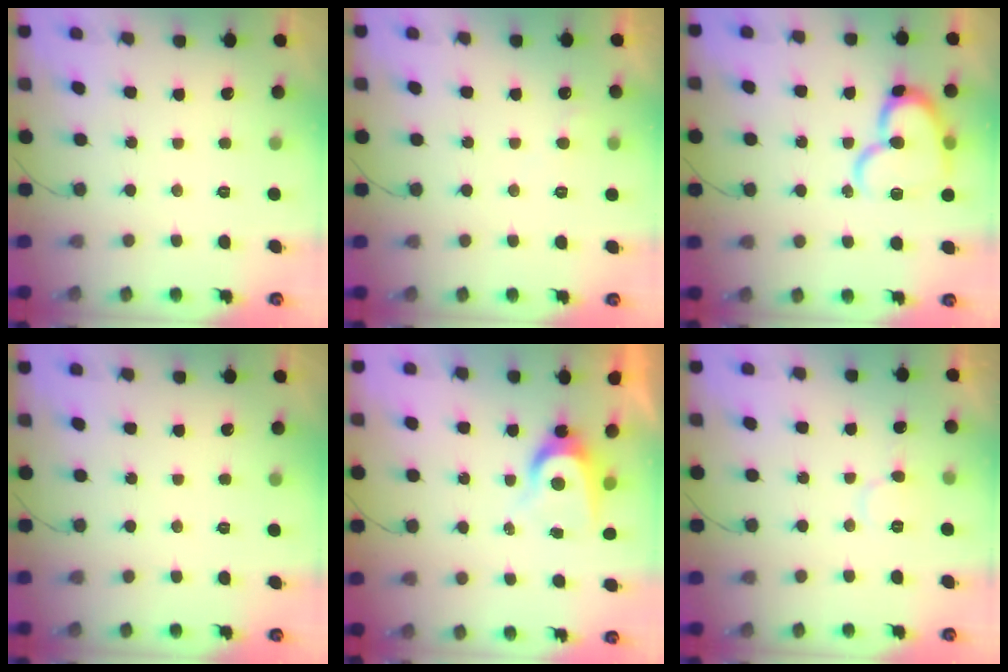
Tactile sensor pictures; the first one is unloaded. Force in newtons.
{"total": 3.9, "press": 3.9, "slide": 0.4}
{"total": 16.1, "press": 16.1, "slide": 1.5}
{"total": 0.0}
{"total": 7.3, "press": 7.3, "slide": 0.6}
{"total": 6.3, "press": 6.2, "slide": 0.6}